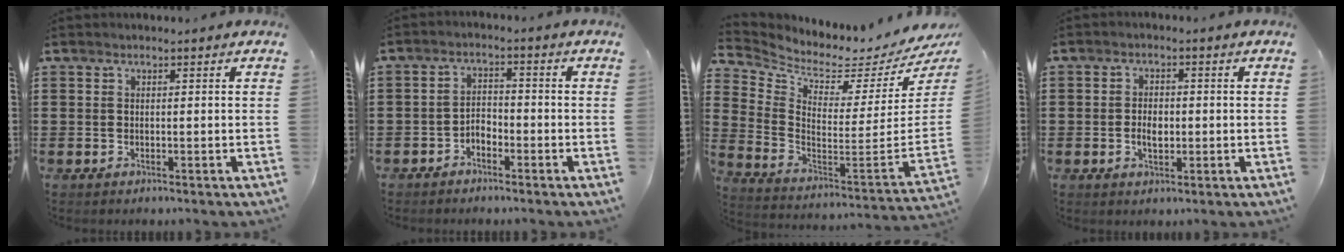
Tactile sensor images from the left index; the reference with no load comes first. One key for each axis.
{"total": 2.4, "fx": -2.1, "fy": 0.9, "fz": 0.6, "tx": -0.019, "ty": 0.005, "tz": -0.045}
{"total": 2.0, "fx": 1.5, "fy": 0.9, "fz": 1.0, "tx": -0.032, "ty": -0.052, "tz": 0.014}
{"total": 3.0, "fx": -0.3, "fy": 1.7, "fz": 2.4, "tx": -0.040, "ty": 0.001, "tz": -0.009}